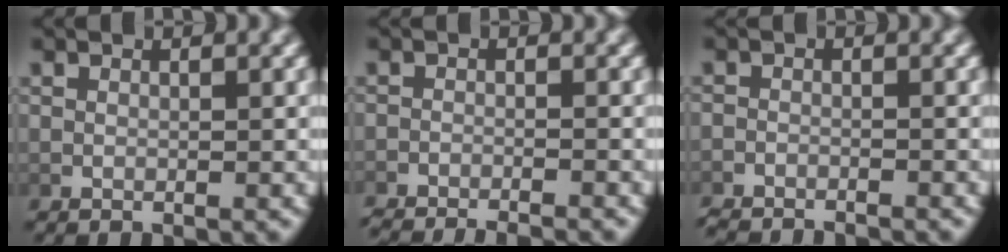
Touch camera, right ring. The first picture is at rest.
{"total": 5.8, "force": [-5.7, 1.1, 0.8], "torque": [0.001, -0.008, -0.092]}
{"total": 3.2, "force": [-3.1, 0.6, 0.2], "torque": [-0.001, -0.012, -0.050]}